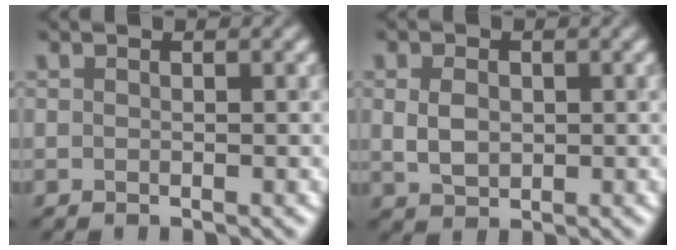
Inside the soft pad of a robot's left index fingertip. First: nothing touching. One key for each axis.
{"total": 2.6, "fx": 0.2, "fy": 1.9, "fz": 1.7, "tx": -0.037, "ty": 0.000, "tz": 0.005}